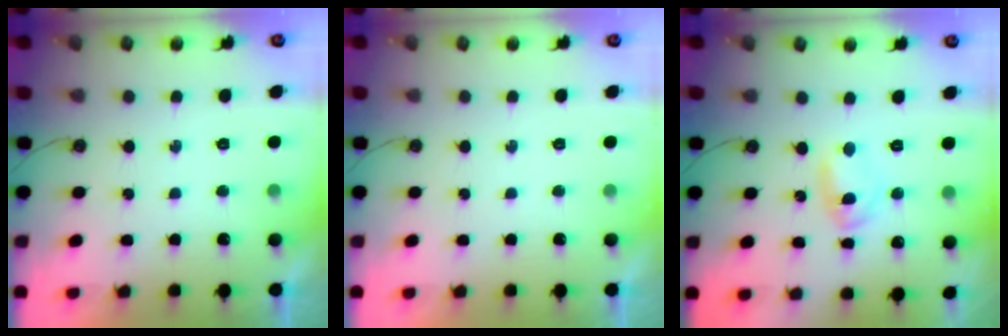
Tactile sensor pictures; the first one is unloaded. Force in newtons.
{"total": 0.0}
{"total": 4.1, "press": 4.1, "slide": 0.2}